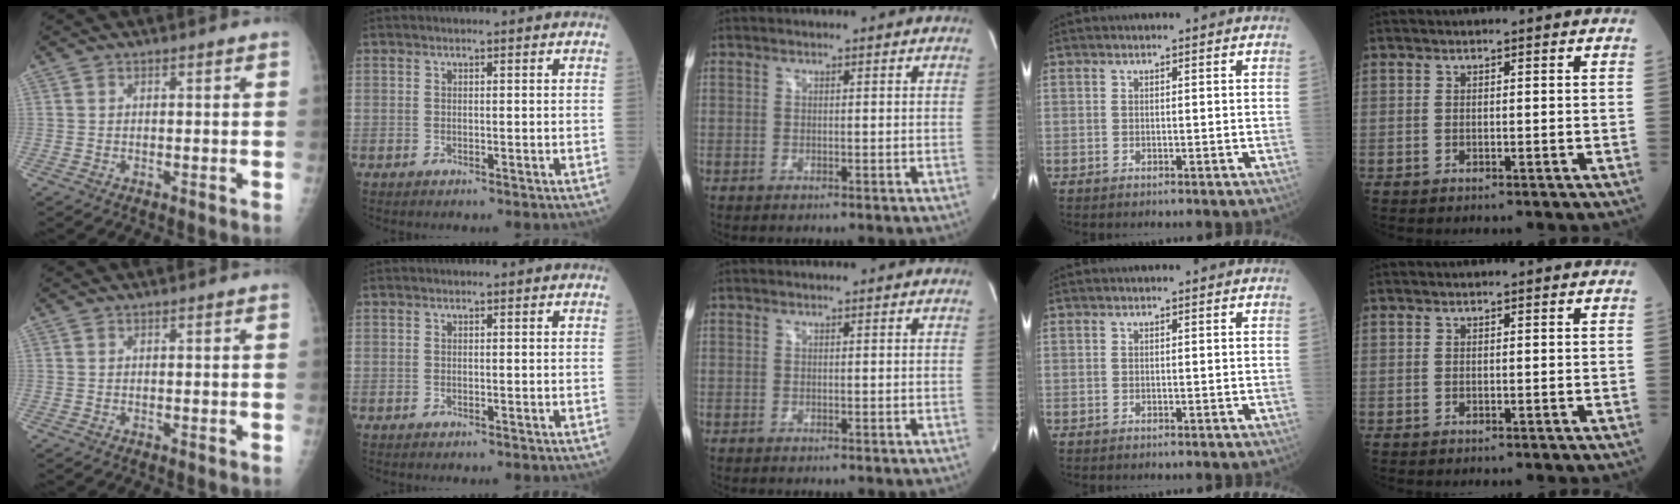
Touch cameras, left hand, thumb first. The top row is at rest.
{}